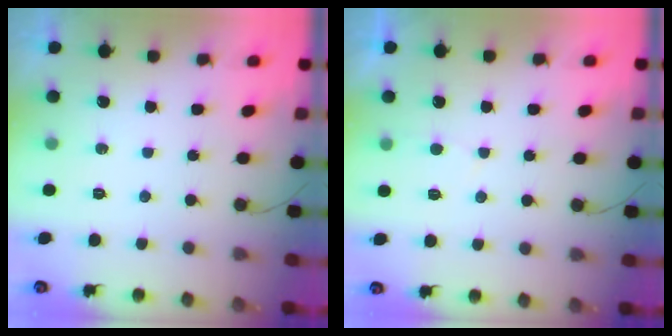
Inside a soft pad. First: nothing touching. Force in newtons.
{"total": 2.3, "press": 2.3, "slide": 0.2}